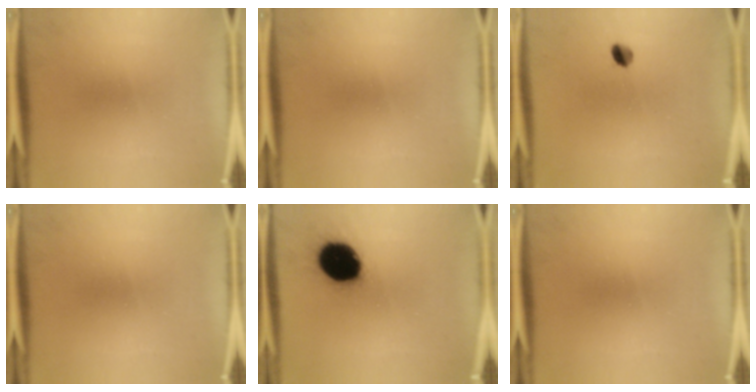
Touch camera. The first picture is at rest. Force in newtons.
{"total": 0.0}
{"total": 2.5}
{"total": 0.0}
{"total": 18.6}
{"total": 0.0}